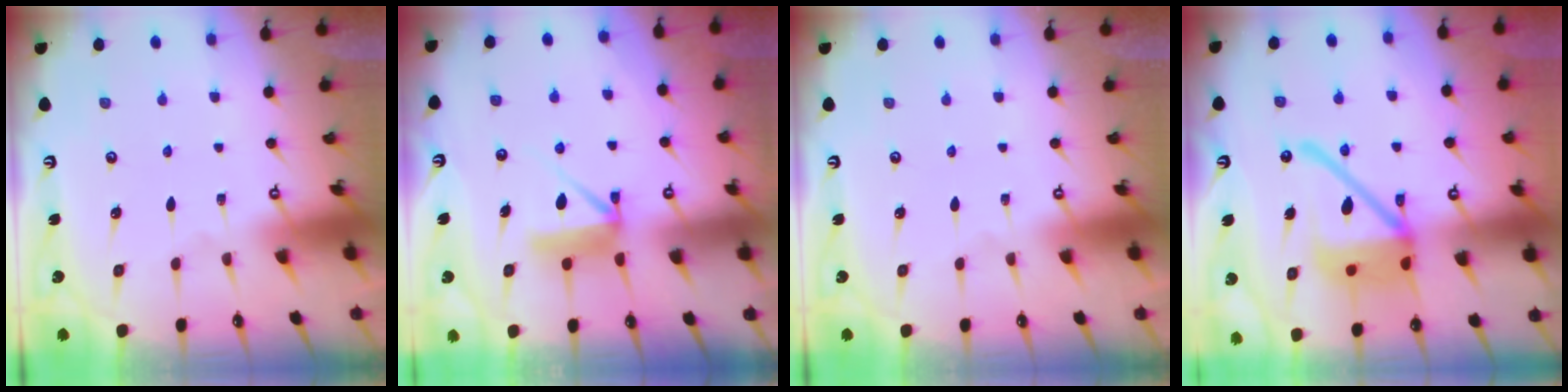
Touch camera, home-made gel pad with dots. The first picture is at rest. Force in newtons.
{"total": 8.3, "press": 8.3, "slide": 0.3}
{"total": 0.0}
{"total": 19.4, "press": 19.3, "slide": 2.0}